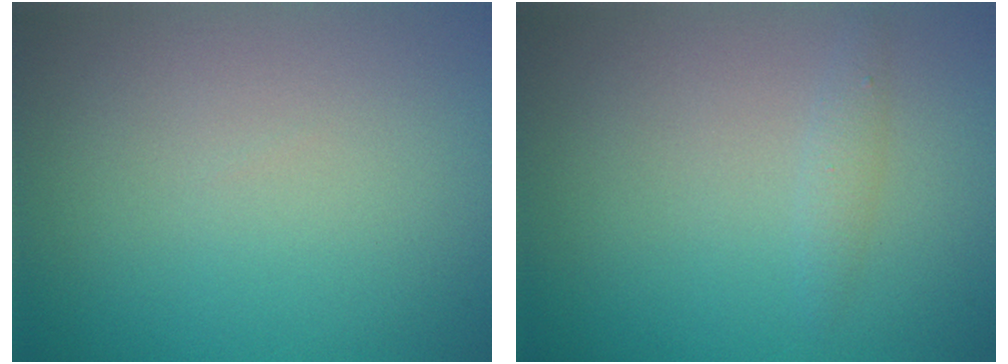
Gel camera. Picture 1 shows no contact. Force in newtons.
{"total": 1.0, "press": 1.0, "slide": 0.1}